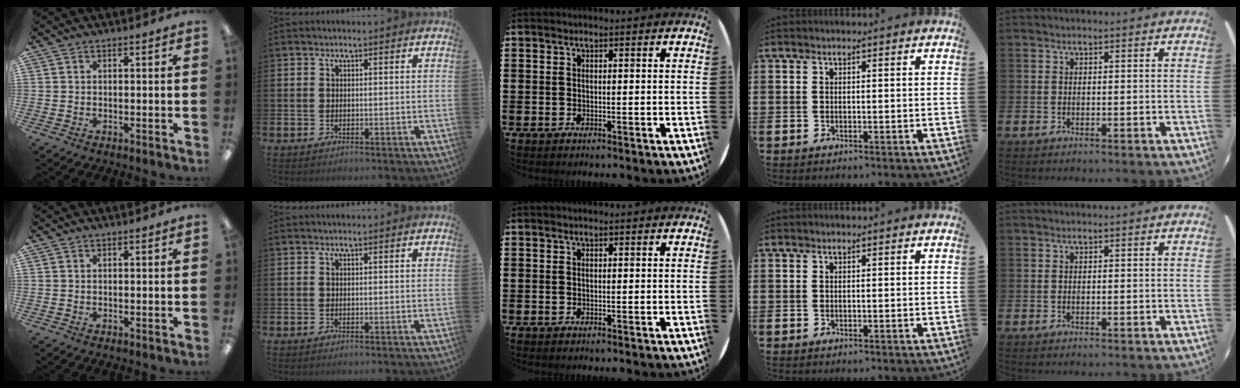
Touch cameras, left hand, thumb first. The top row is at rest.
{}